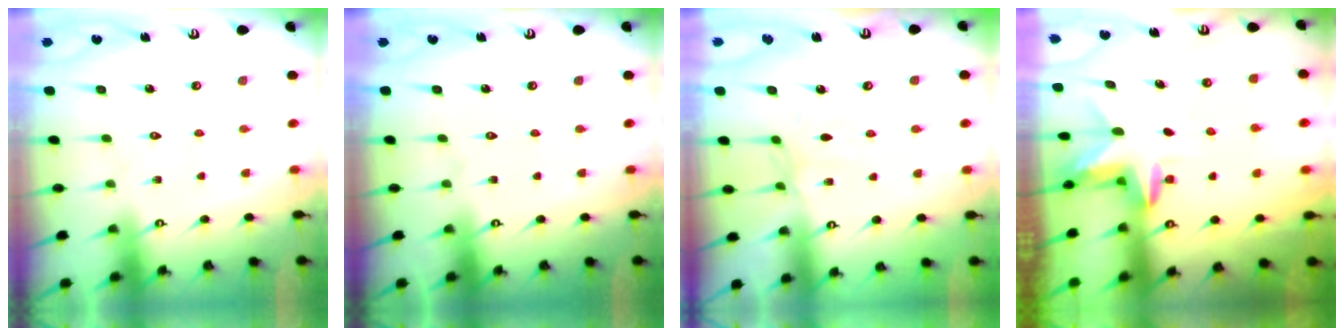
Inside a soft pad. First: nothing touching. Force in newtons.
{"total": 0.0}
{"total": 1.7, "press": 1.6, "slide": 0.4}
{"total": 2.7, "press": 2.7, "slide": 0.1}